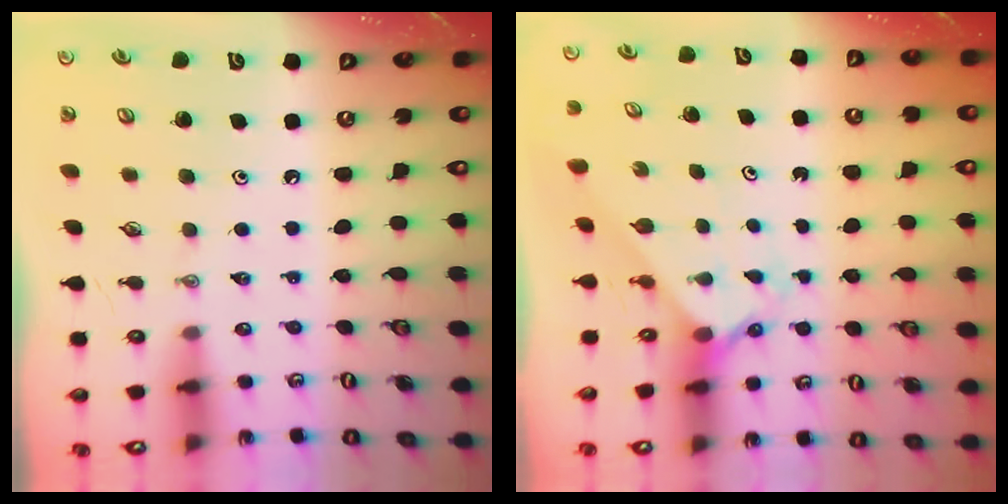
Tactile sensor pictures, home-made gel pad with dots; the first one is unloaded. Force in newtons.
{"total": 2.0, "press": 2.0, "slide": 0.2}